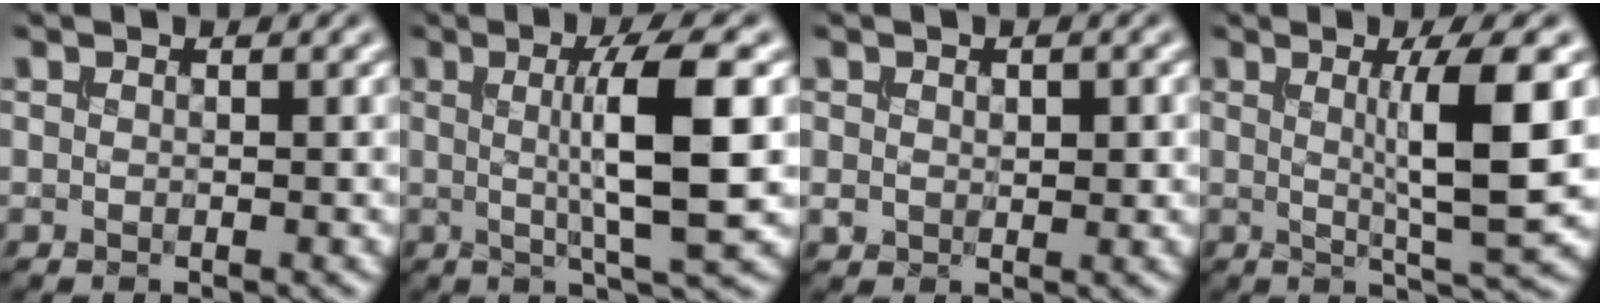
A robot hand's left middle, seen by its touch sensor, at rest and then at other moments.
{"total": 7.7, "force": [0.6, 1.4, 7.5], "torque": [-0.106, 0.006, 0.012]}
{"total": 1.9, "force": [0.2, 1.2, 1.4], "torque": [-0.024, -0.001, 0.010]}
{"total": 7.0, "force": [0.9, 1.1, 6.8], "torque": [-0.092, 0.000, 0.018]}